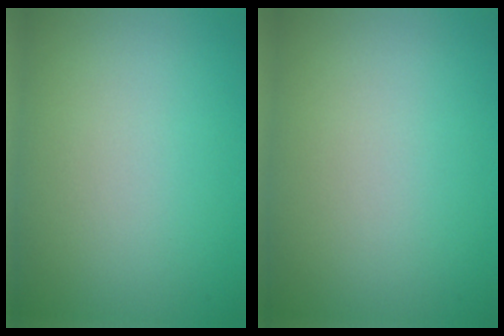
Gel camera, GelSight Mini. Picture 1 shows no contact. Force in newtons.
{"total": 0.0}